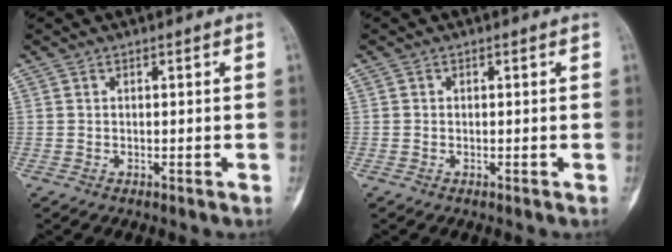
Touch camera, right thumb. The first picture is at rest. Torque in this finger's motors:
{"motor_torque": [-0.25, 0.05, 0.01, 0.39, -0.13]}